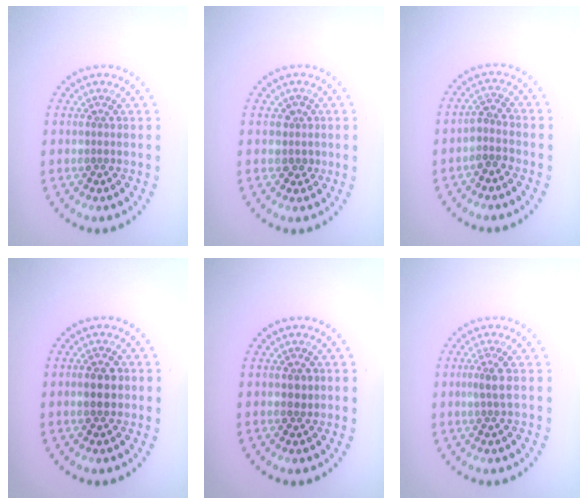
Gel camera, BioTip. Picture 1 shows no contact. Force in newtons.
{"total": 1.4, "press": 1.3, "slide": 0.7}
{"total": 1.9, "press": 1.5, "slide": 1.1}
{"total": 2.5, "press": 2.5, "slide": 0.1}
{"total": 1.2, "press": 1.2, "slide": 0.2}
{"total": 1.7, "press": 1.2, "slide": 1.1}